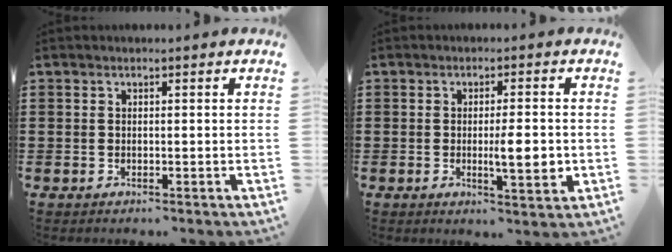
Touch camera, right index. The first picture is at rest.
{"total": 5.7, "force": [-0.6, 1.0, 5.6], "torque": [-0.086, -0.005, -0.012]}